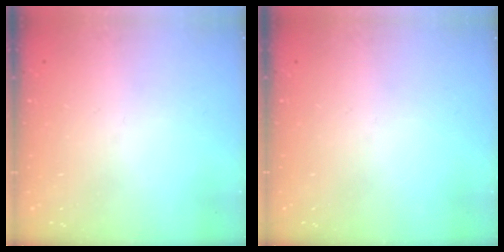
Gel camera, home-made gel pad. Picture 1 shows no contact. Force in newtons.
{"total": 0.0}